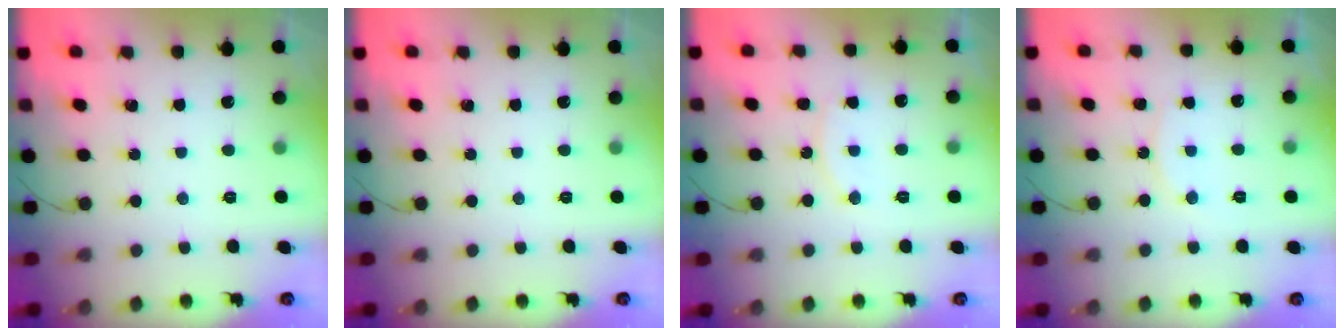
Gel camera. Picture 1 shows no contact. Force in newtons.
{"total": 0.0}
{"total": 7.2, "press": 7.2, "slide": 0.4}
{"total": 7.8, "press": 7.8, "slide": 0.5}